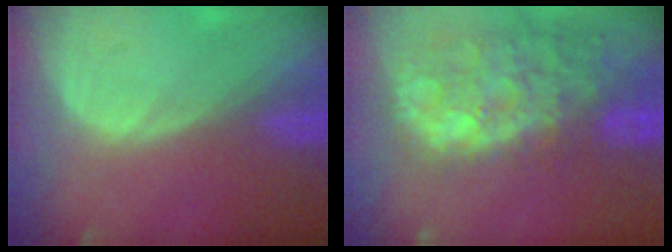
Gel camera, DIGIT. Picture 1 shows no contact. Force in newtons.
{"total": 14.5, "press": 11.7, "slide": 8.6}